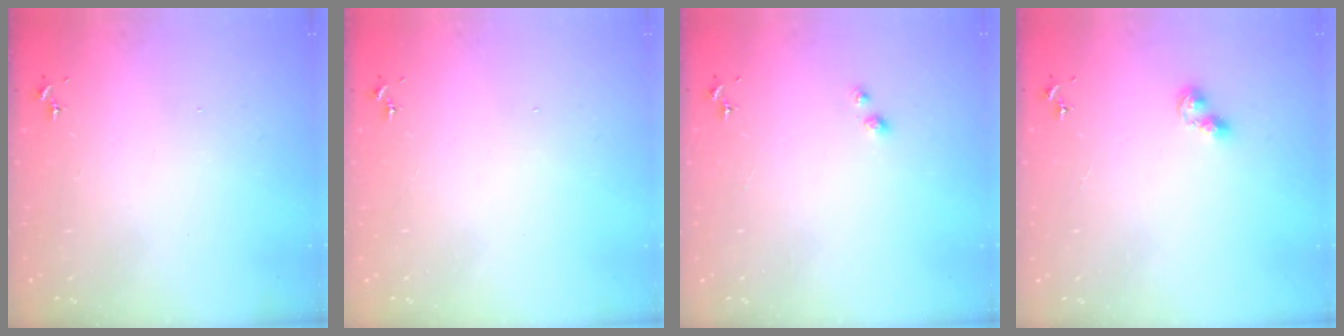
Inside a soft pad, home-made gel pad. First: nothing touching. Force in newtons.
{"total": 0.0}
{"total": 3.3, "press": 3.3, "slide": 0.3}
{"total": 6.0, "press": 5.9, "slide": 0.6}